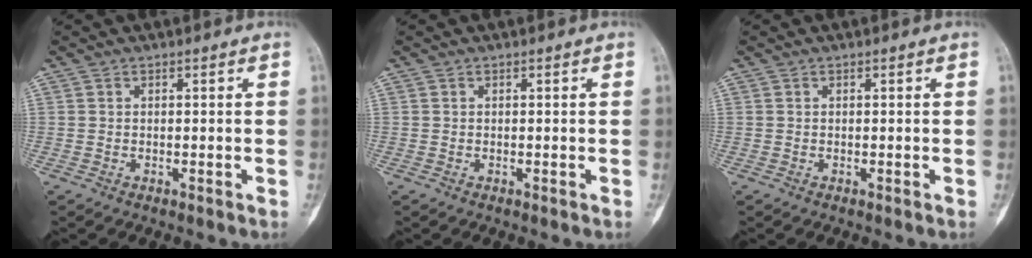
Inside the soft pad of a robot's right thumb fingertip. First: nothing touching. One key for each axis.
{"total": 0.0}
{"total": 0.0}